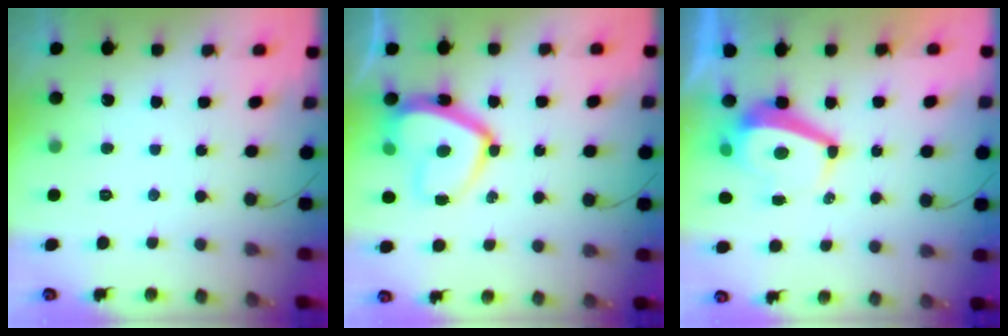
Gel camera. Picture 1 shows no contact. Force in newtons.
{"total": 14.9, "press": 14.8, "slide": 1.4}
{"total": 6.8, "press": 6.8, "slide": 0.9}